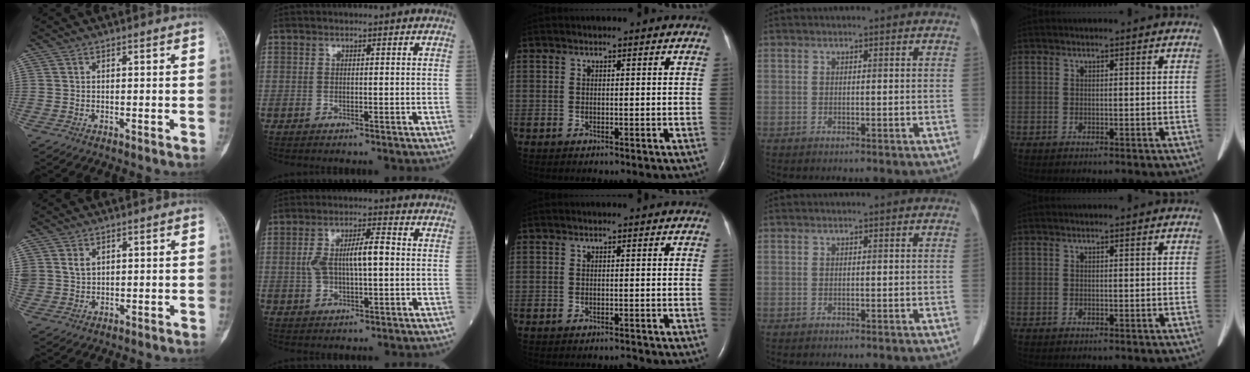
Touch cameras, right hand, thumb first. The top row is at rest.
{"thumb": {"total": 3.3, "force": [1.6, 2.4, 1.7], "torque": [-0.026, -0.008, 0.040]}, "index": {"total": 7.8, "force": [0.3, 2.4, 7.4], "torque": [-0.149, 0.019, 0.008]}, "middle": {"total": 0.5, "force": [-0.5, 0.0, 0.1], "torque": [-0.004, -0.002, -0.008]}}